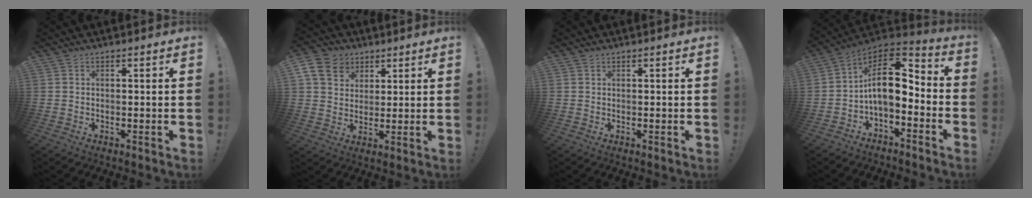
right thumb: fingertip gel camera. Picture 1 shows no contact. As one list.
[{"total": 10.8, "force": [4.9, 8.7, 4.1], "torque": [-0.053, -0.026, 0.099]}, {"total": 0.0}, {"total": 12.7, "force": [0.3, 7.1, 10.5], "torque": [-0.175, -0.001, 0.007]}]